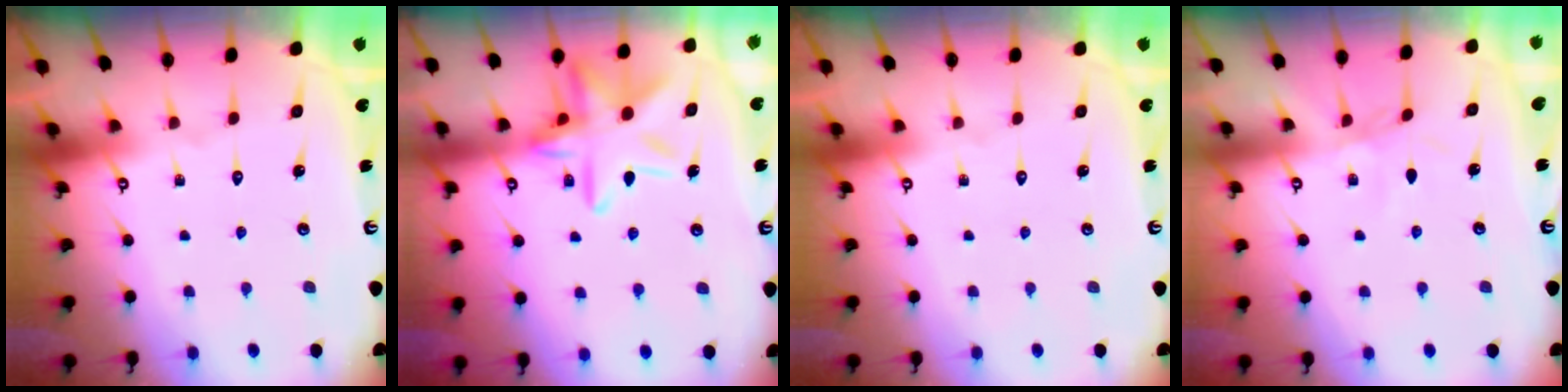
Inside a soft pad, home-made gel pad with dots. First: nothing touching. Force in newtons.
{"total": 14.9, "press": 14.9, "slide": 1.1}
{"total": 0.0}
{"total": 1.9, "press": 1.9, "slide": 0.5}